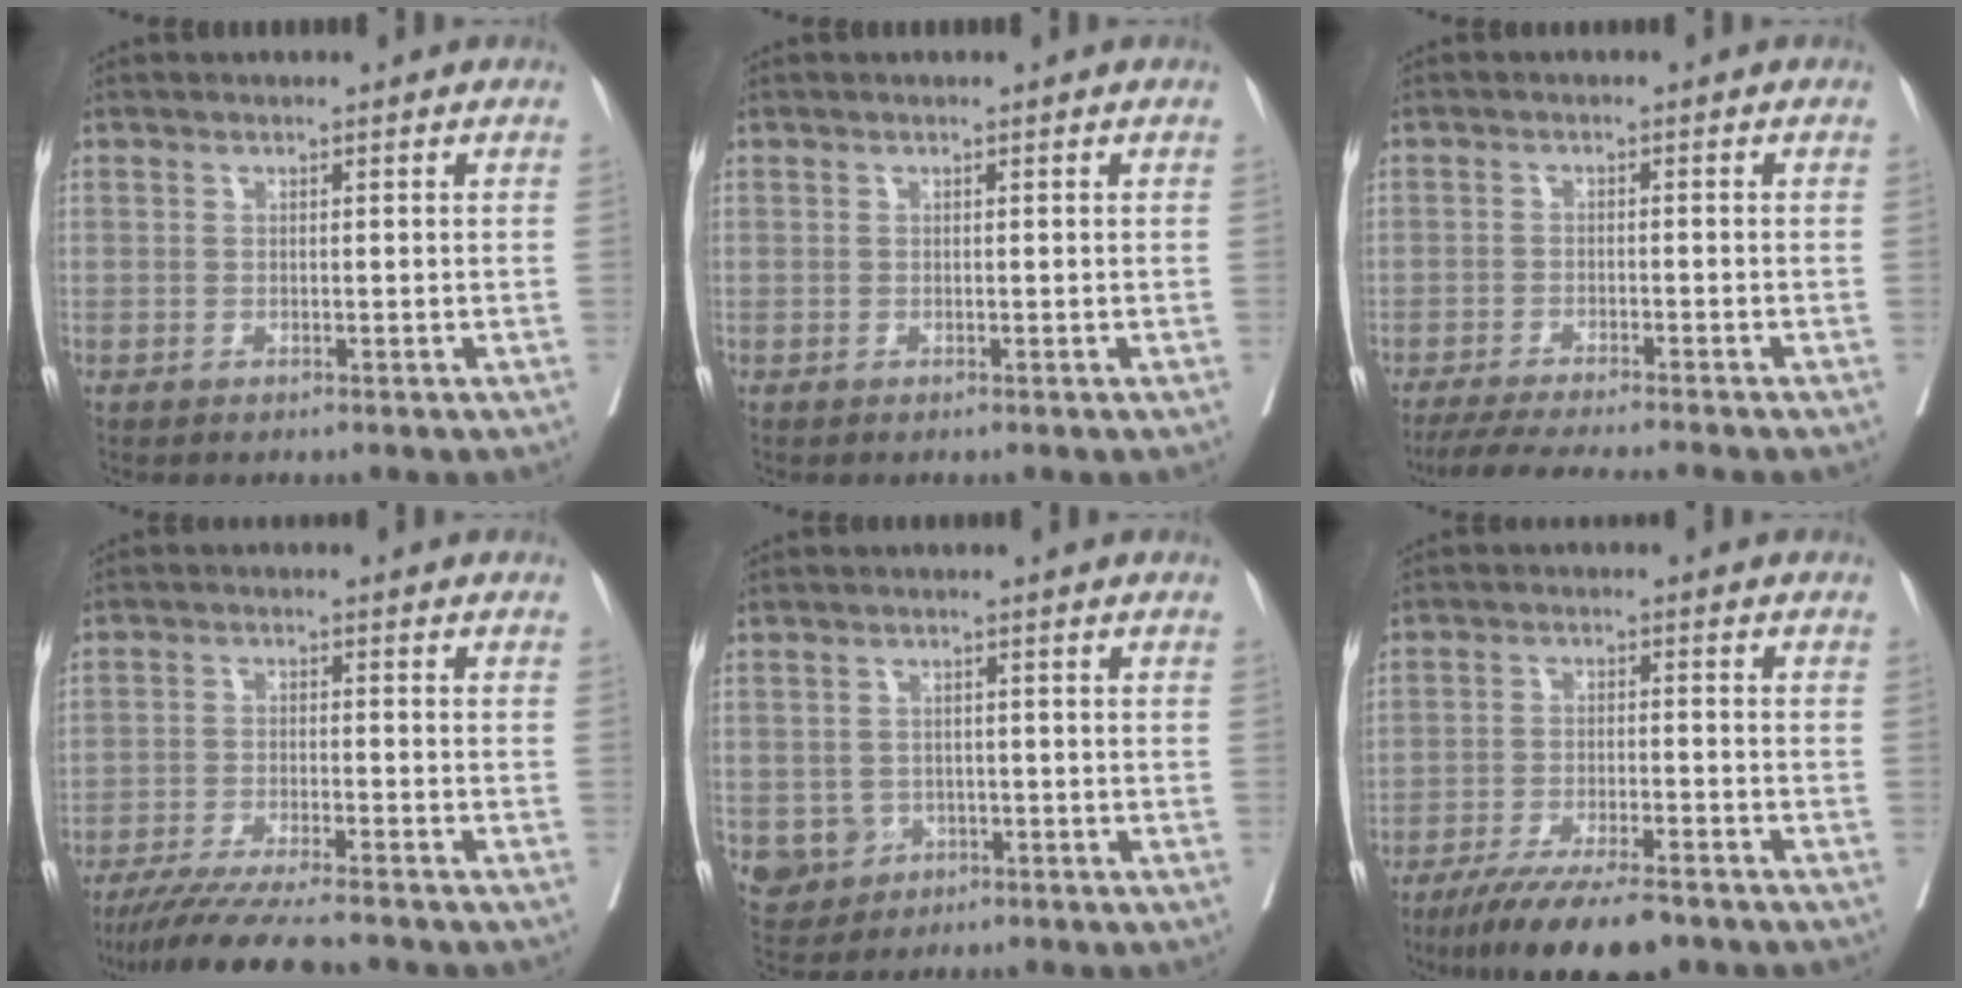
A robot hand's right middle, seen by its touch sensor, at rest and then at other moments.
{"total": 0.0}
{"total": 9.4, "force": [-8.3, -0.7, 4.2], "torque": [-0.047, -0.019, -0.131]}
{"total": 11.2, "force": [-9.8, 0.0, 5.4], "torque": [-0.072, -0.031, -0.156]}
{"total": 5.1, "force": [-1.6, 4.7, 1.0], "torque": [-0.013, 0.005, -0.019]}
{"total": 11.8, "force": [-9.2, 2.0, 7.2], "torque": [-0.112, -0.023, -0.149]}